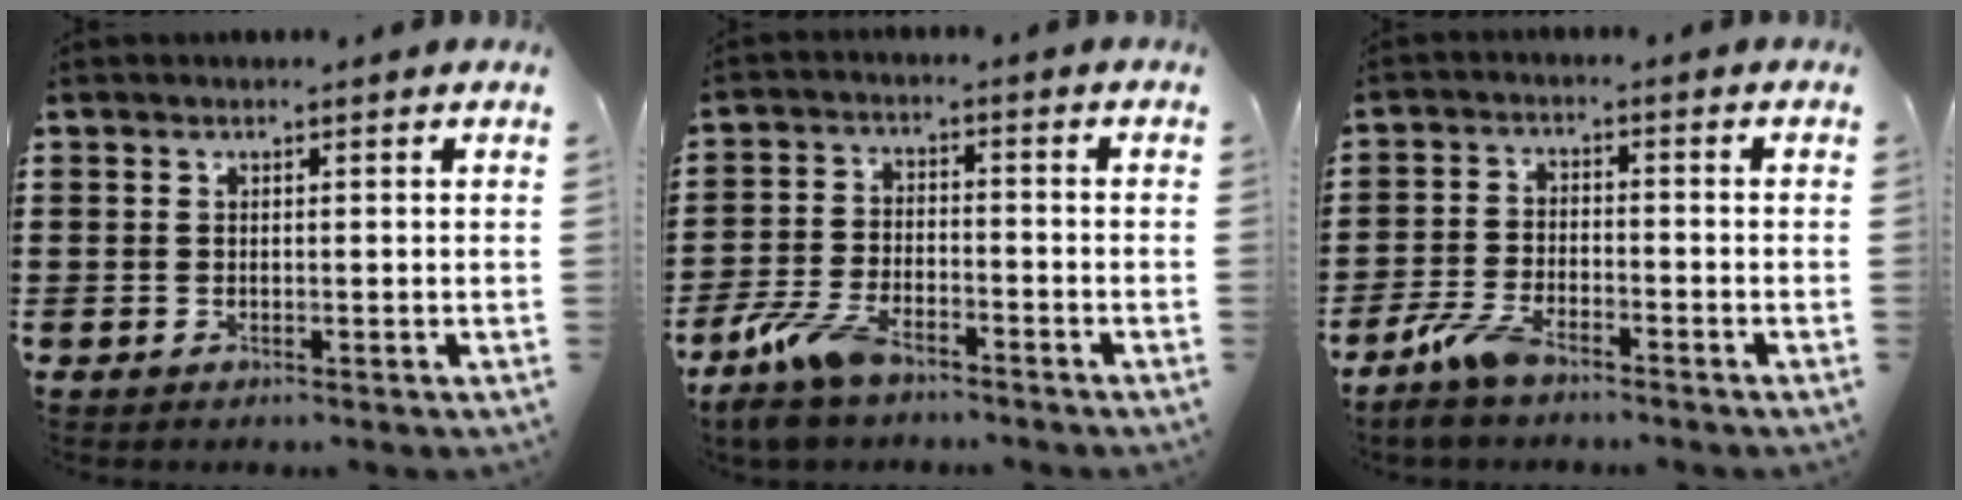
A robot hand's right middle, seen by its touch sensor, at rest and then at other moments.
{"total": 7.2, "force": [-5.3, 2.6, 4.0], "torque": [-0.097, 0.000, -0.105]}
{"total": 5.4, "force": [-4.1, 1.8, 3.1], "torque": [-0.077, 0.000, -0.084]}